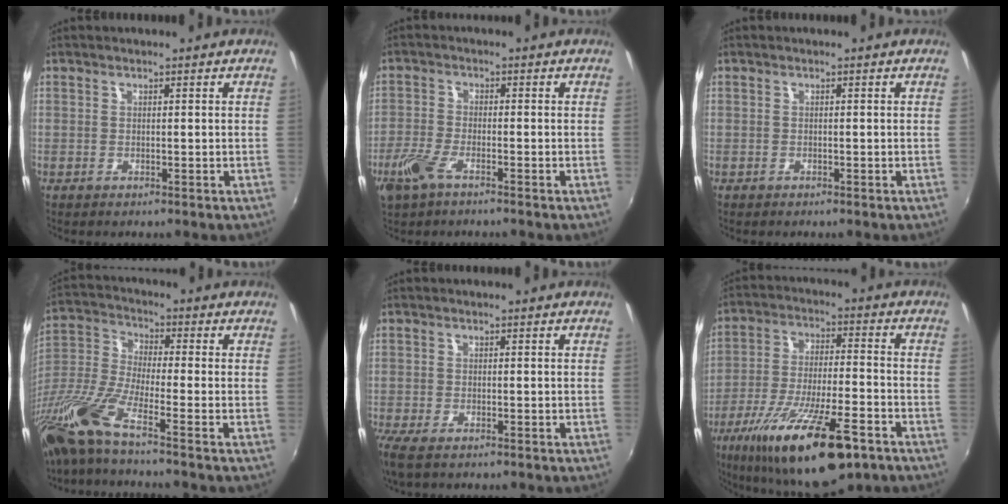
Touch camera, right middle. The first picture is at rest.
{"total": 5.5, "force": [-3.5, 1.8, 3.8], "torque": [-0.096, -0.010, -0.070]}
{"total": 0.5, "force": [-0.4, 0.2, 0.1], "torque": [-0.005, 0.000, -0.006]}
{"total": 12.4, "force": [-8.8, 0.1, 8.7], "torque": [-0.185, -0.027, -0.184]}
{"total": 4.6, "force": [-3.2, 1.4, 3.0], "torque": [-0.068, -0.018, -0.056]}
{"total": 22.2, "force": [-13.4, 5.9, 16.7], "torque": [-0.305, -0.047, -0.216]}